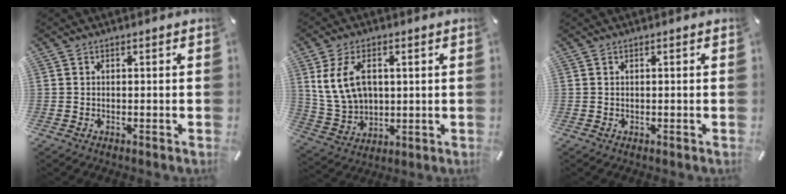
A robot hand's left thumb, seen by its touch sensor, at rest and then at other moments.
{"total": 10.7, "force": [3.0, 7.8, 6.7], "torque": [-0.147, 0.003, 0.057]}
{"total": 0.0}